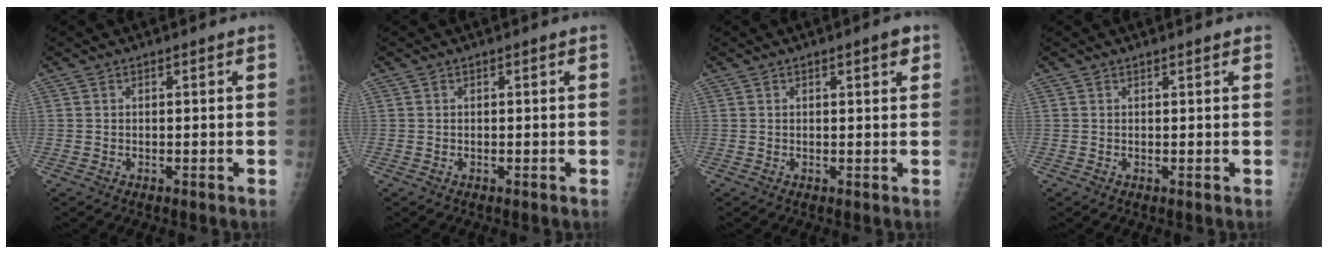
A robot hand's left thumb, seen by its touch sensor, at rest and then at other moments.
{"total": 0.0}
{"total": 2.6, "force": [1.2, 0.9, 2.2], "torque": [-0.023, -0.001, 0.012]}
{"total": 0.8, "force": [0.6, 0.2, 0.5], "torque": [-0.007, 0.000, 0.007]}